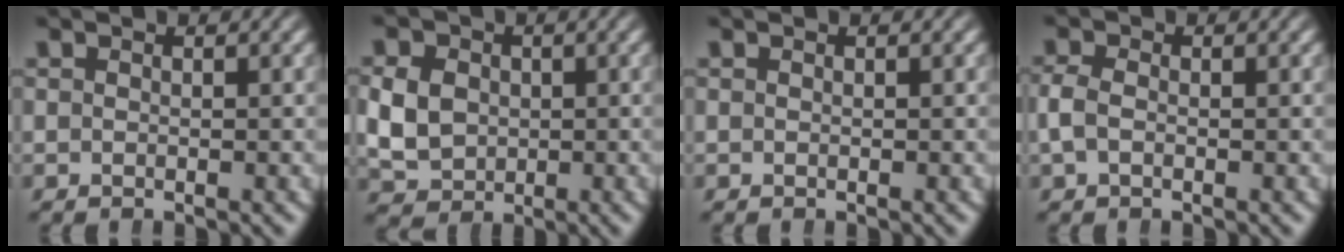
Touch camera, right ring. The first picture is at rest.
{"total": 6.1, "force": [-0.5, 5.5, 2.7], "torque": [-0.068, -0.023, 0.005]}
{"total": 0.0}
{"total": 2.0, "force": [-0.4, 1.6, 1.1], "torque": [-0.039, -0.006, -0.003]}